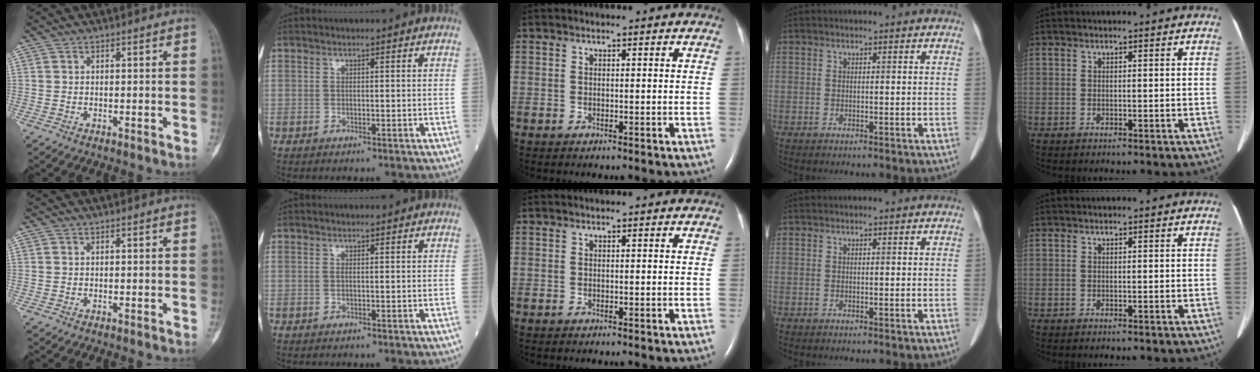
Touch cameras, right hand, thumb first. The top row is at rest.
{}